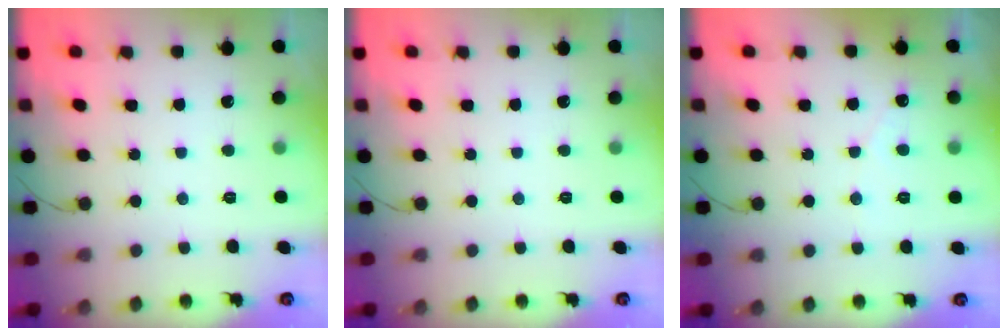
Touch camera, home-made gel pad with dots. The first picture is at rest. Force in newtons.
{"total": 0.0}
{"total": 1.6, "press": 1.6, "slide": 0.1}